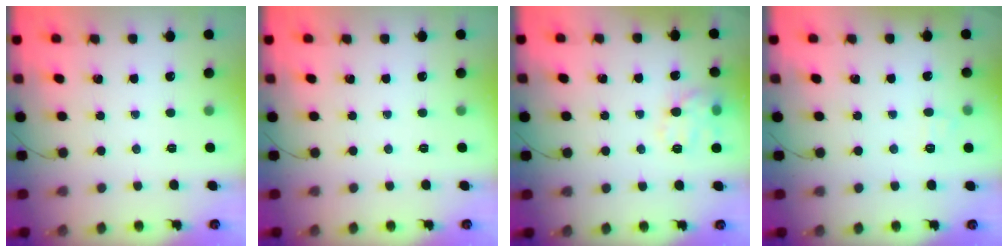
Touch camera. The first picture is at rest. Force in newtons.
{"total": 0.0}
{"total": 11.0, "press": 11.0, "slide": 0.4}
{"total": 5.6, "press": 5.4, "slide": 1.4}